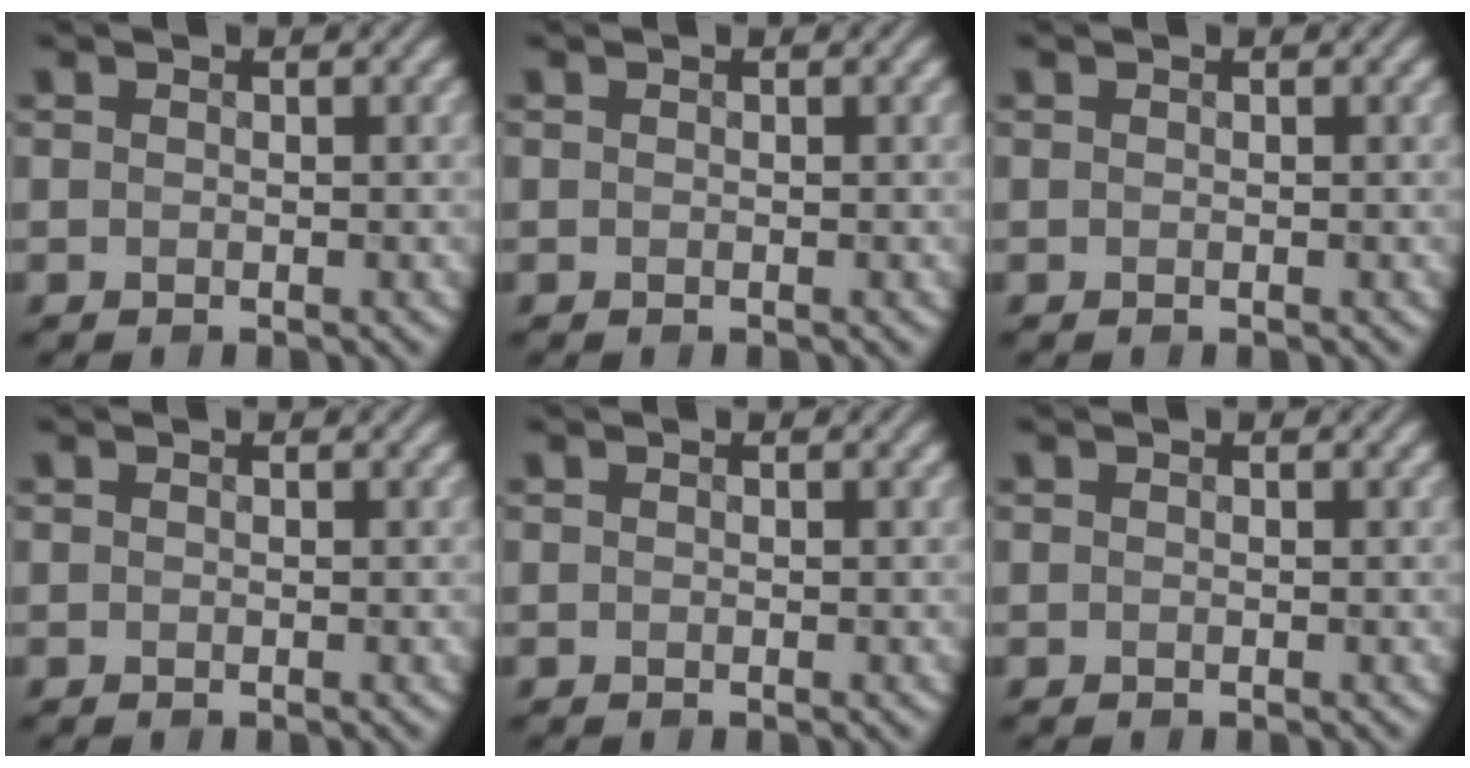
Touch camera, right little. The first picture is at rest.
{"total": 0.0}
{"total": 0.0}
{"total": 0.0}
{"total": 0.0}
{"total": 0.0}